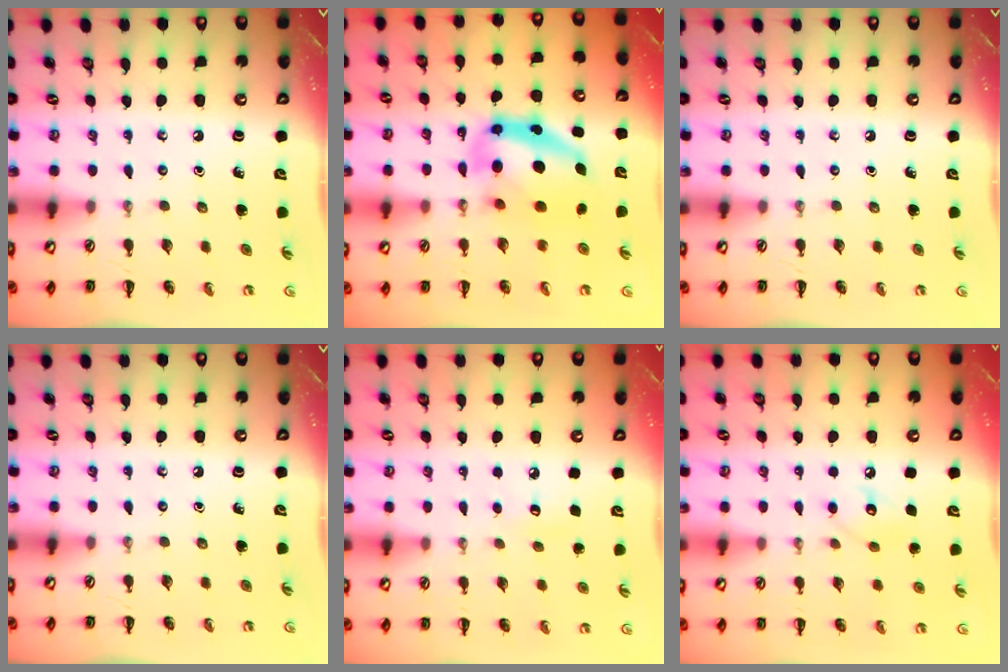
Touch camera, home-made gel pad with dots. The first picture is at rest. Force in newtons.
{"total": 10.5, "press": 10.2, "slide": 2.6}
{"total": 0.0}
{"total": 0.0}
{"total": 6.0, "press": 5.8, "slide": 1.4}
{"total": 8.0, "press": 7.9, "slide": 1.3}